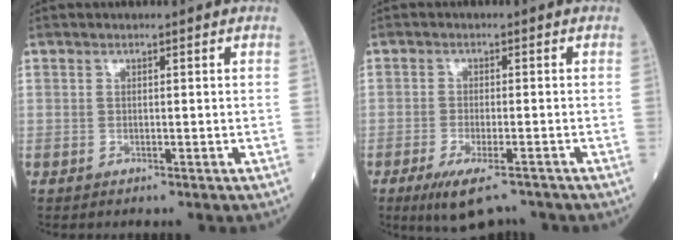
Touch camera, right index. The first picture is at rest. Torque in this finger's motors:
{"motor_torque": [0.14, -0.24, 0.15, 0.03]}